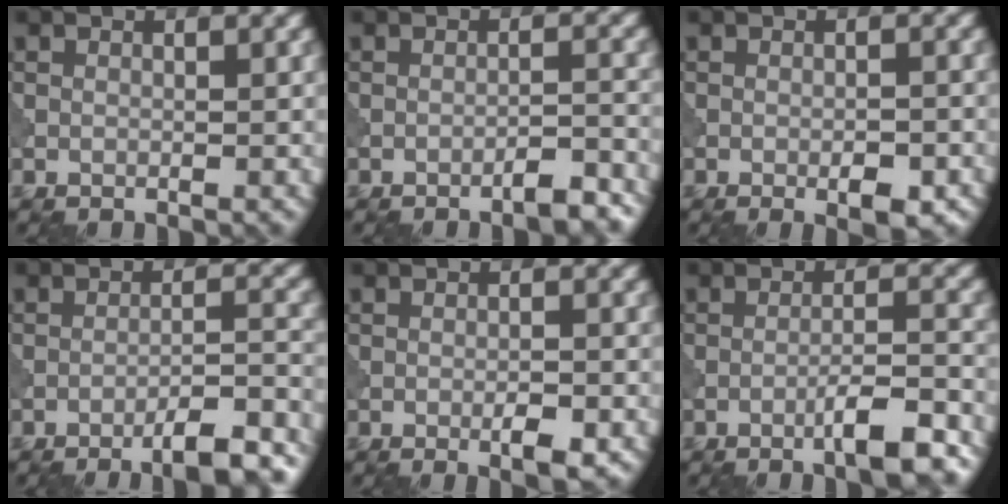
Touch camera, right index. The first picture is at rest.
{"total": 2.9, "force": [-2.2, 0.4, 1.9], "torque": [-0.024, 0.008, -0.037]}
{"total": 2.7, "force": [-1.3, 0.8, 2.2], "torque": [-0.034, 0.001, -0.018]}
{"total": 7.1, "force": [-5.5, 1.3, 4.3], "torque": [-0.057, 0.011, -0.075]}
{"total": 2.3, "force": [-1.0, 0.4, 2.0], "torque": [-0.032, 0.003, -0.017]}
{"total": 5.1, "force": [-3.1, 0.7, 4.1], "torque": [-0.060, 0.011, -0.052]}